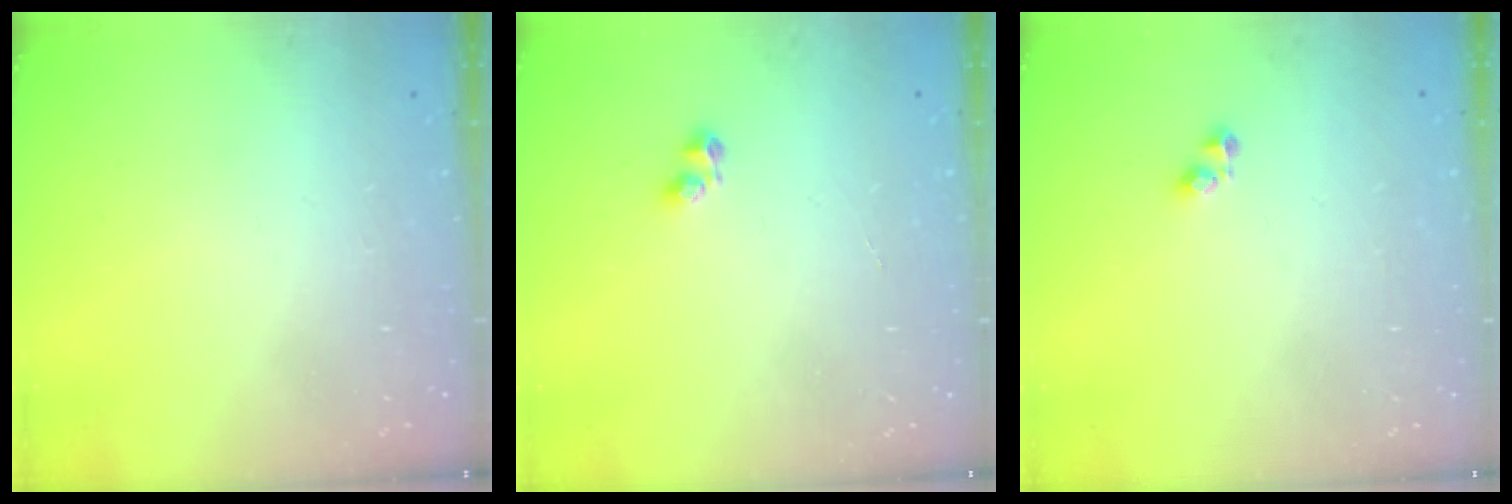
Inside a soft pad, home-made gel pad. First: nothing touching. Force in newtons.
{"total": 2.5, "press": 2.3, "slide": 0.9}
{"total": 2.7, "press": 2.7, "slide": 0.4}